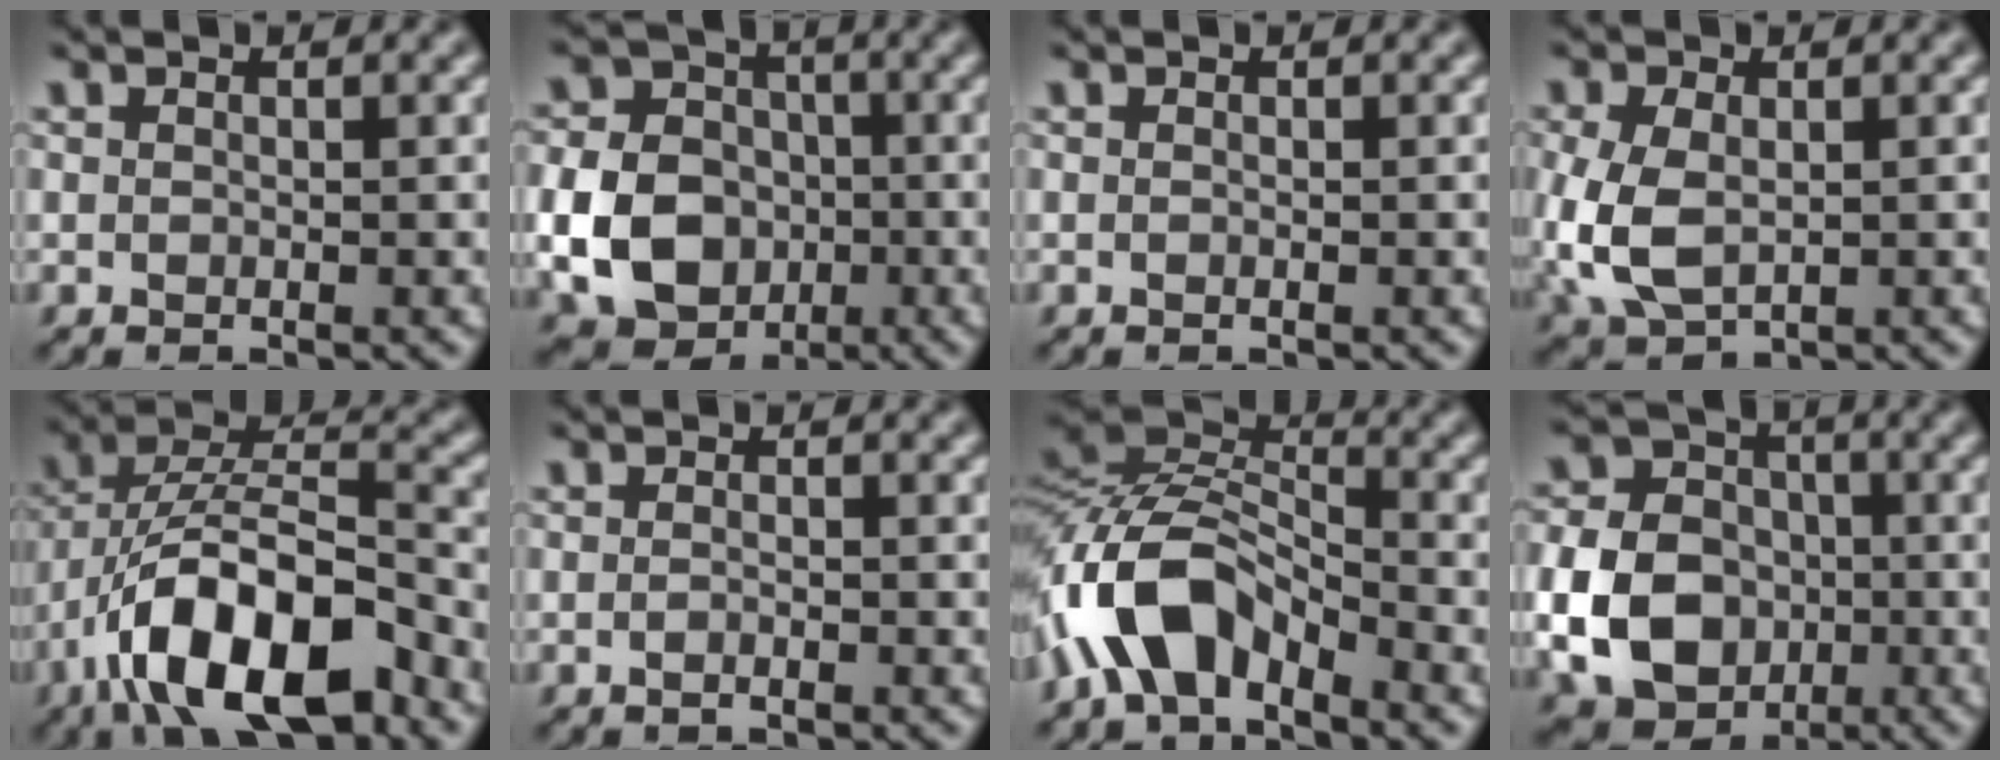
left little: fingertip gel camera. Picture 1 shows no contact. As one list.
[{"total": 8.7, "force": [-2.0, 7.1, 4.7], "torque": [-0.103, -0.008, -0.042]}, {"total": 0.0}, {"total": 6.1, "force": [-0.6, 4.1, 4.5], "torque": [-0.124, -0.007, -0.007]}, {"total": 12.8, "force": [-7.0, 4.9, 9.5], "torque": [-0.168, 0.009, -0.127]}, {"total": 0.9, "force": [-0.6, 0.3, 0.6], "torque": [-0.015, 0.002, -0.011]}, {"total": 7.5, "force": [-4.2, 3.7, 4.9], "torque": [-0.100, 0.012, -0.094]}, {"total": 9.8, "force": [-2.4, 7.8, 5.4], "torque": [-0.122, -0.008, -0.052]}]